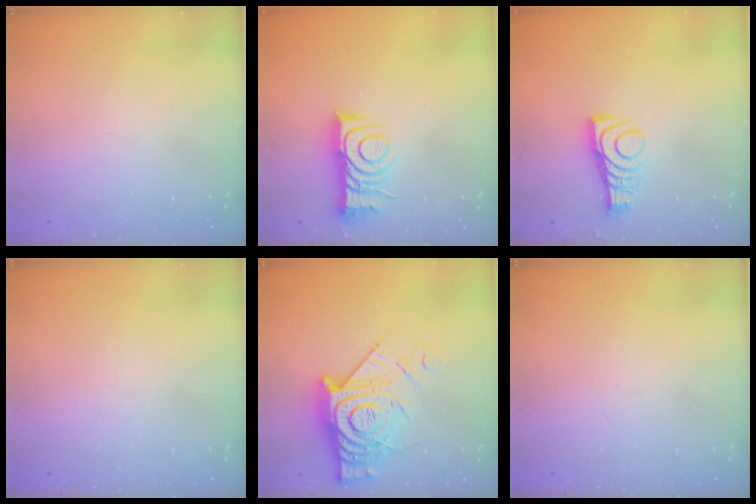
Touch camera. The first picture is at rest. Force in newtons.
{"total": 12.3, "press": 12.2, "slide": 1.1}
{"total": 10.8, "press": 10.8, "slide": 0.4}
{"total": 0.0}
{"total": 19.3, "press": 19.2, "slide": 1.7}
{"total": 0.0}